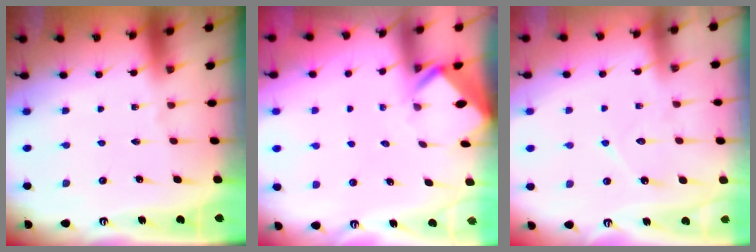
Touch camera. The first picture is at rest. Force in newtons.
{"total": 2.8, "press": 2.8, "slide": 0.3}
{"total": 7.1, "press": 7.1, "slide": 0.6}